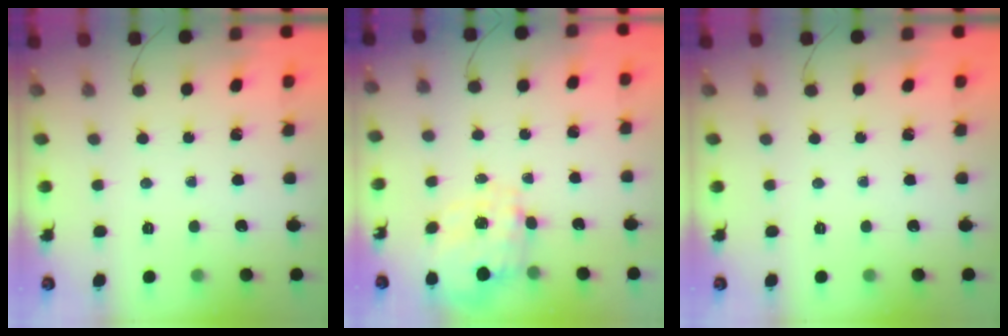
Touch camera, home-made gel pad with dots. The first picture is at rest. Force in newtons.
{"total": 3.0, "press": 2.7, "slide": 1.2}
{"total": 0.0}